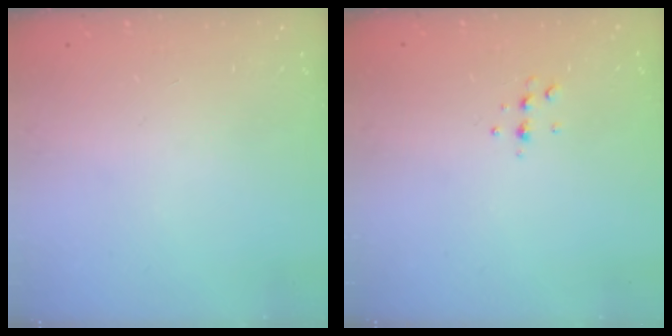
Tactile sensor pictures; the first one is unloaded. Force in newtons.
{"total": 4.7, "press": 4.6, "slide": 0.6}